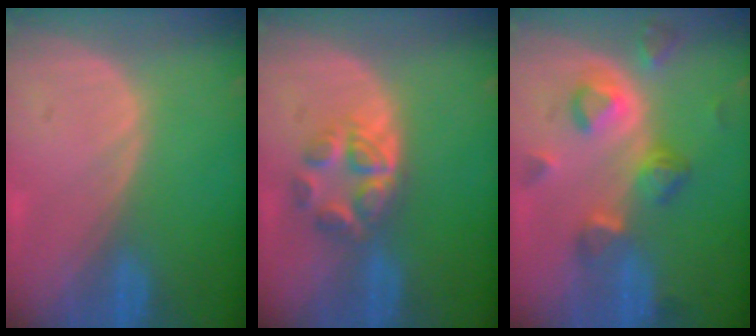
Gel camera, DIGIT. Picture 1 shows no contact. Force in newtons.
{"total": 5.3, "press": 5.1, "slide": 1.5}
{"total": 7.9, "press": 7.1, "slide": 3.4}